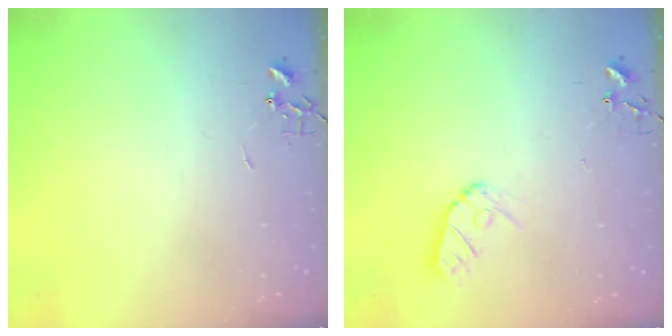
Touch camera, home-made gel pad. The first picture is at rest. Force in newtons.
{"total": 9.0, "press": 8.9, "slide": 0.8}